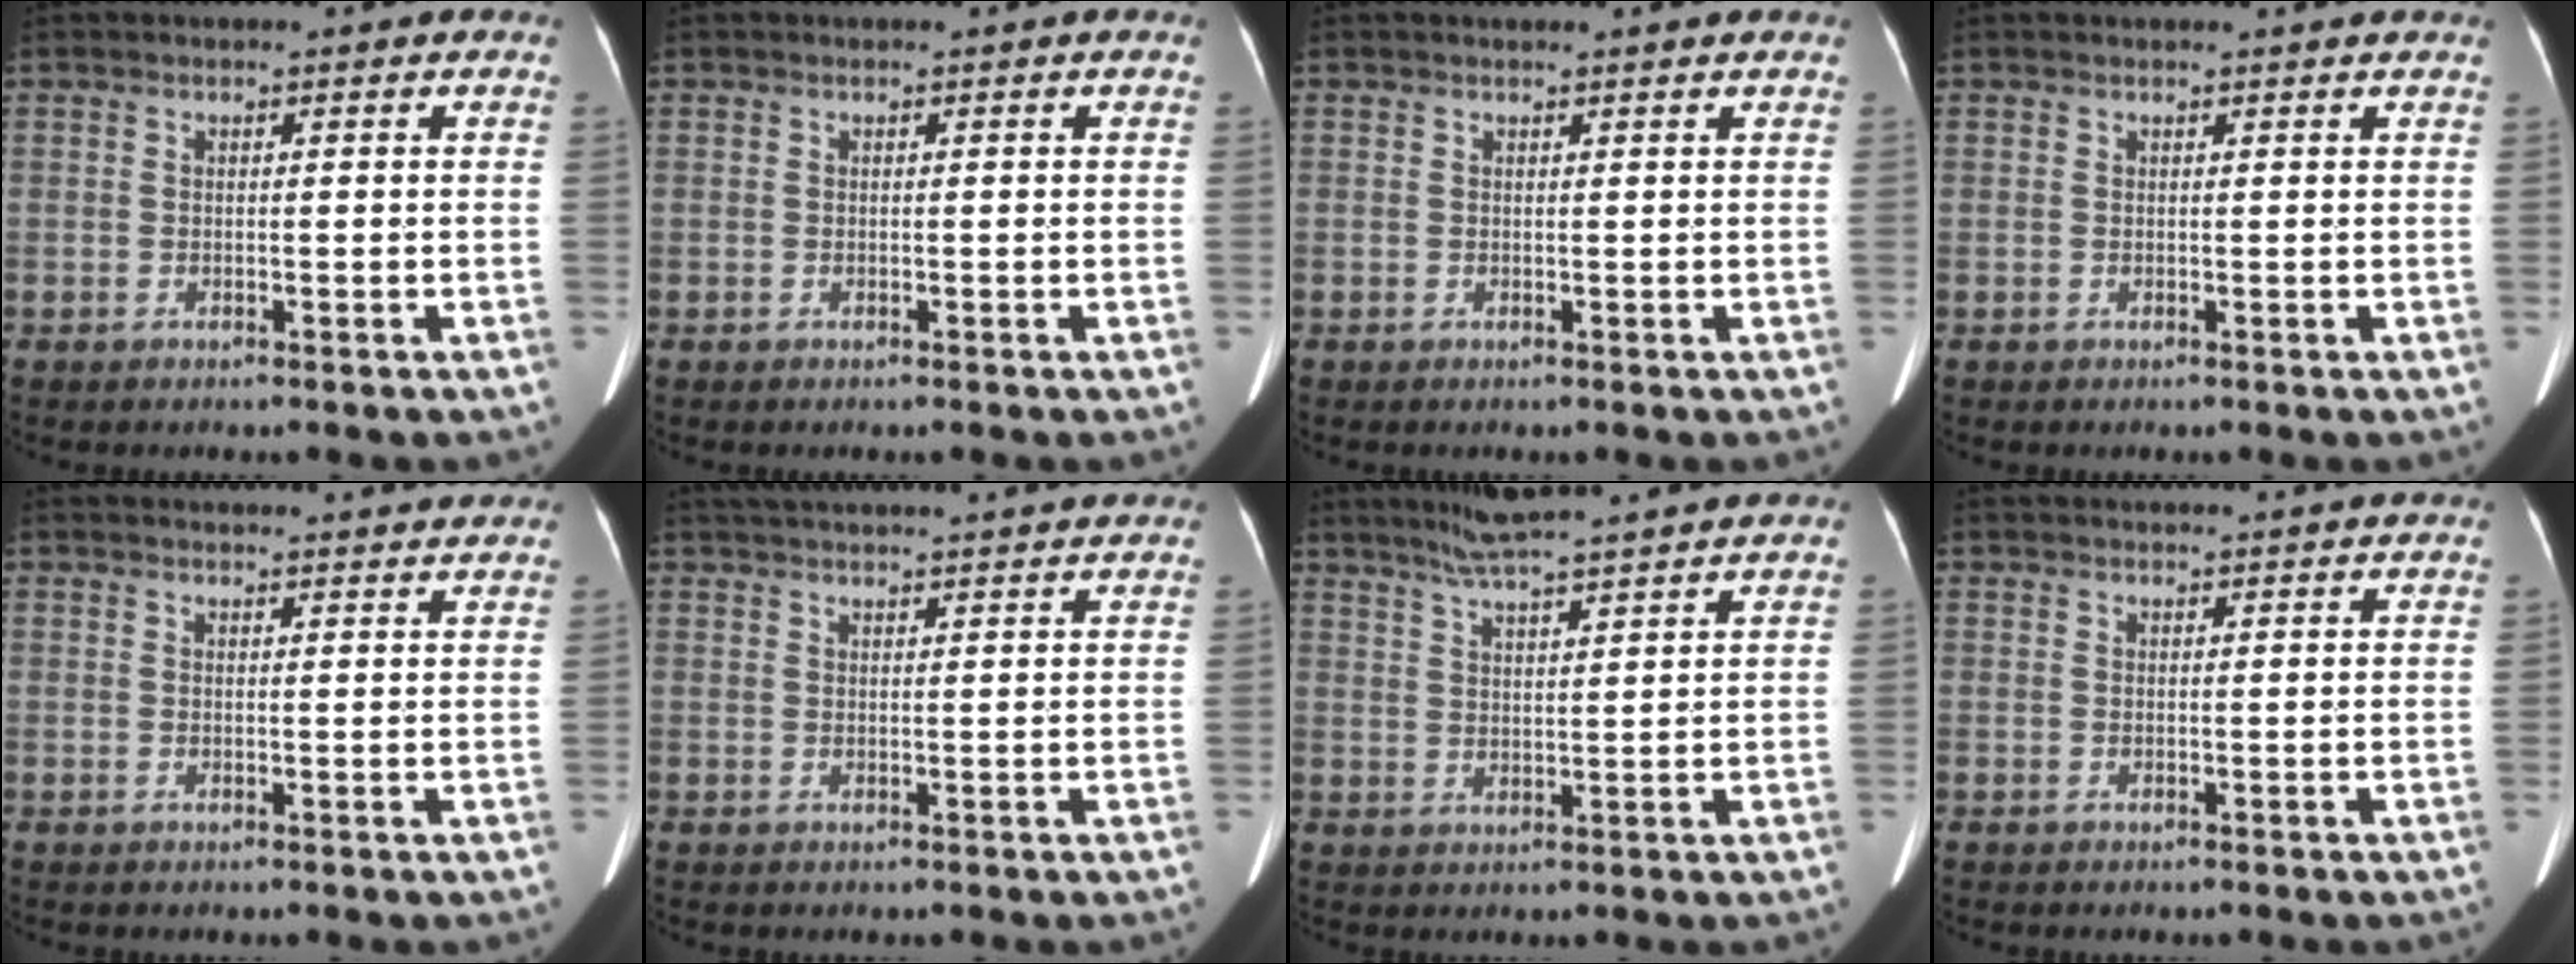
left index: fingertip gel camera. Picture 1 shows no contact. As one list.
[{"total": 0.0}, {"total": 2.8, "force": [2.6, 0.7, 0.7], "torque": [-0.007, 0.024, 0.026]}, {"total": 3.1, "force": [3.0, 0.0, 0.8], "torque": [-0.012, 0.012, 0.028]}, {"total": 11.3, "force": [10.8, 1.2, 3.2], "torque": [-0.029, 0.019, 0.115]}, {"total": 14.7, "force": [13.5, 0.5, 5.8], "torque": [-0.100, 0.036, 0.186]}, {"total": 11.2, "force": [9.7, -0.2, 5.6], "torque": [-0.096, 0.027, 0.144]}, {"total": 8.5, "force": [8.0, 0.3, 2.9], "torque": [-0.035, 0.032, 0.091]}]